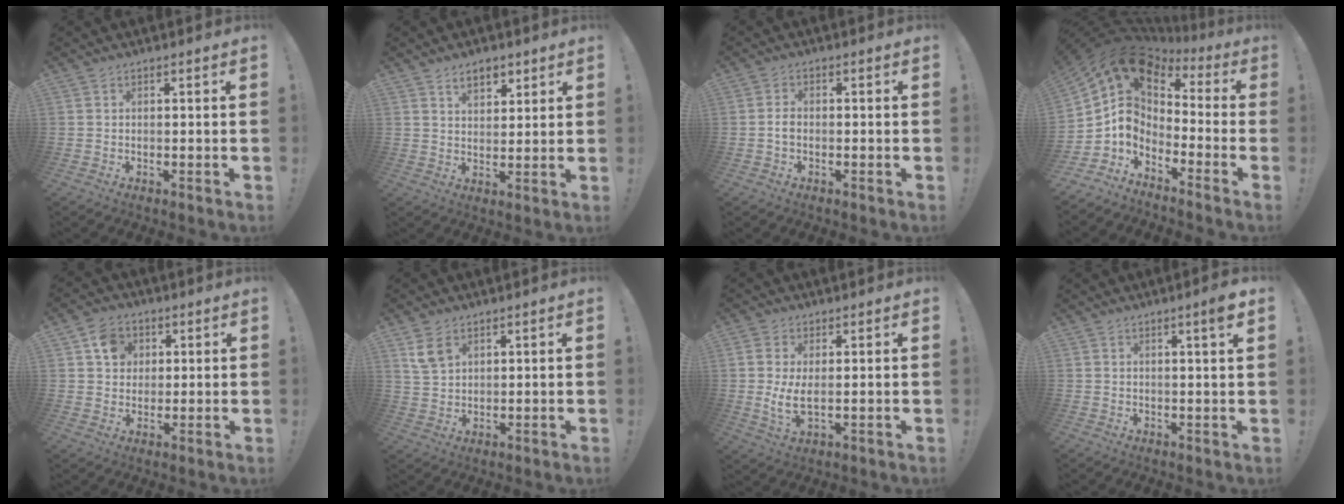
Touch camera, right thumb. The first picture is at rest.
{"total": 6.1, "force": [3.9, 3.5, 3.1], "torque": [-0.041, -0.013, 0.070]}
{"total": 1.9, "force": [-0.5, 1.2, 1.3], "torque": [-0.023, 0.008, -0.008]}
{"total": 9.5, "force": [2.4, 7.5, 5.3], "torque": [-0.093, -0.031, 0.040]}
{"total": 8.0, "force": [3.0, 7.0, 2.5], "torque": [-0.038, -0.004, 0.060]}
{"total": 6.1, "force": [3.7, 3.8, 3.1], "torque": [-0.047, -0.014, 0.072]}
{"total": 6.5, "force": [1.0, 3.2, 5.6], "torque": [-0.101, -0.016, 0.019]}
{"total": 3.8, "force": [2.0, -0.3, 3.2], "torque": [-0.039, -0.013, 0.026]}